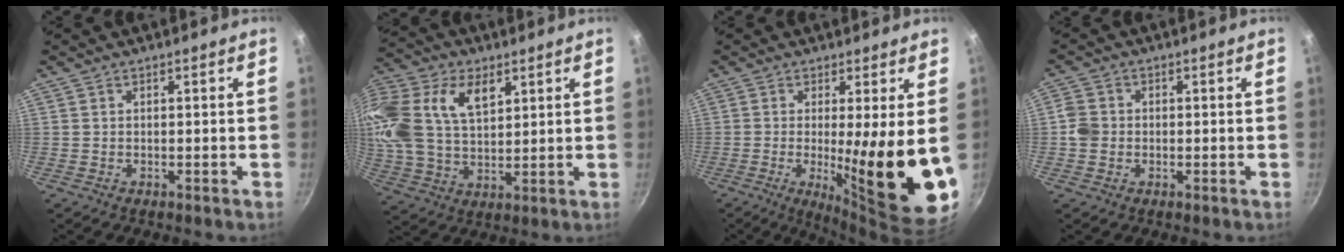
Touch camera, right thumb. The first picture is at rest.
{"total": 22.2, "force": [8.6, 14.3, 14.7], "torque": [-0.329, 0.012, 0.158]}
{"total": 15.0, "force": [-0.9, 2.0, 14.9], "torque": [-0.214, -0.032, -0.005]}
{"total": 3.8, "force": [-0.5, 3.4, 1.6], "torque": [-0.021, 0.012, -0.017]}